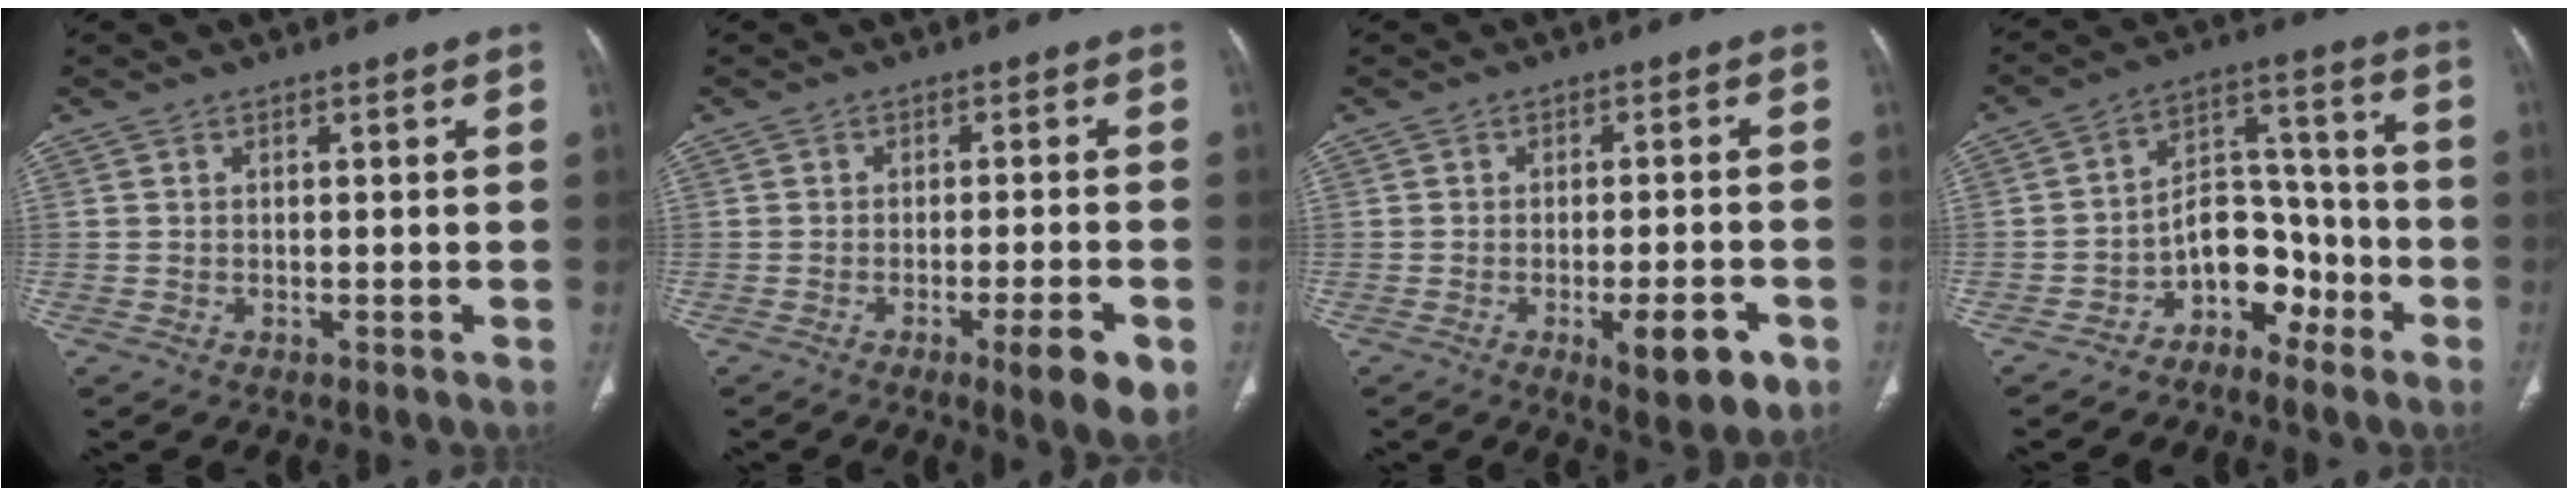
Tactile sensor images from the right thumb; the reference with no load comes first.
{"total": 7.4, "force": [-3.3, 0.9, 6.6], "torque": [-0.090, -0.002, -0.042]}
{"total": 8.8, "force": [-3.7, 2.7, 7.5], "torque": [-0.096, 0.004, -0.044]}
{"total": 9.4, "force": [-5.5, 6.4, 4.1], "torque": [-0.024, 0.087, -0.100]}